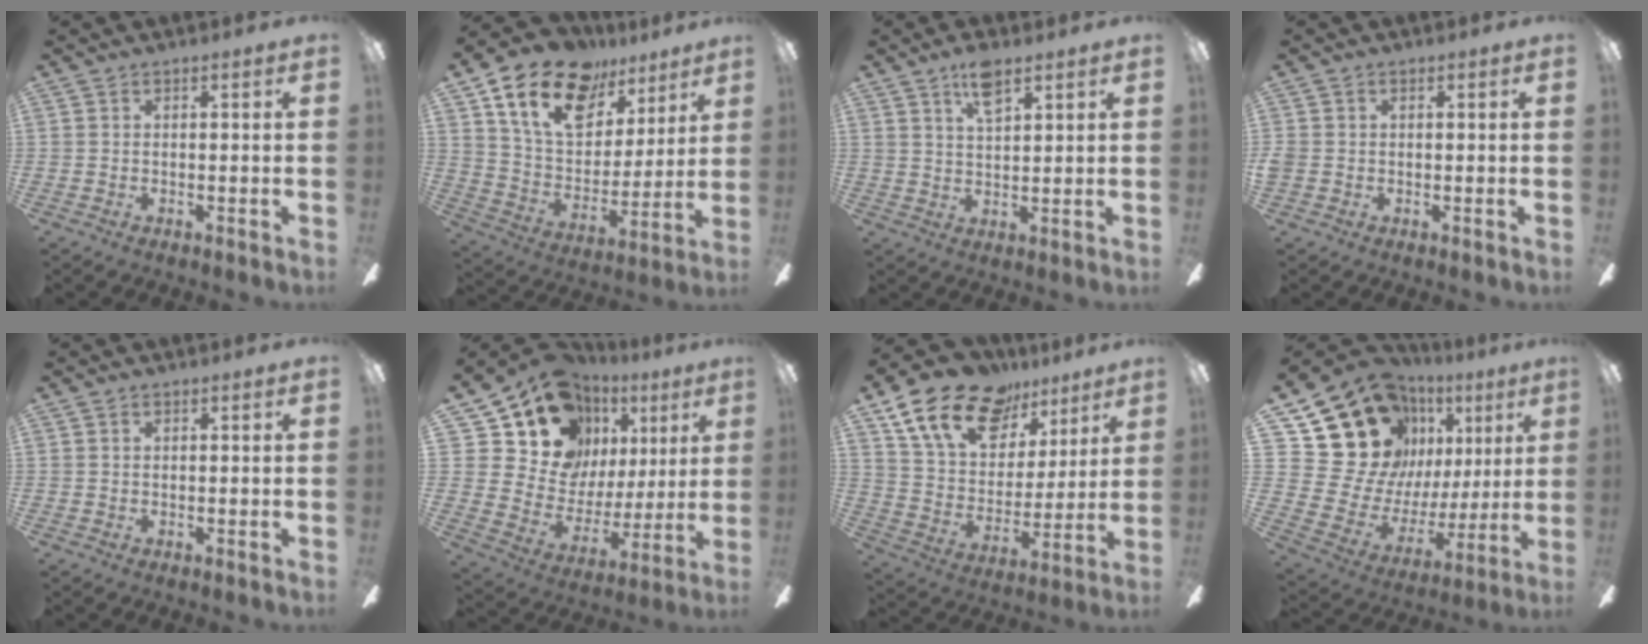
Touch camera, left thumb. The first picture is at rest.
{"total": 20.0, "force": [12.5, 11.8, 10.3], "torque": [-0.185, -0.060, 0.228]}
{"total": 6.5, "force": [4.4, 2.3, 4.3], "torque": [-0.078, -0.009, 0.074]}
{"total": 1.4, "force": [-0.3, 1.3, 0.6], "torque": [-0.010, 0.006, -0.007]}
{"total": 0.5, "force": [0.2, 0.4, 0.2], "torque": [-0.005, 0.004, 0.004]}
{"total": 15.6, "force": [10.0, 10.9, 5.0], "torque": [-0.104, -0.083, 0.197]}
{"total": 19.4, "force": [12.5, 11.6, 9.2], "torque": [-0.166, -0.064, 0.230]}
{"total": 21.5, "force": [12.8, 14.8, 8.9], "torque": [-0.188, -0.099, 0.257]}